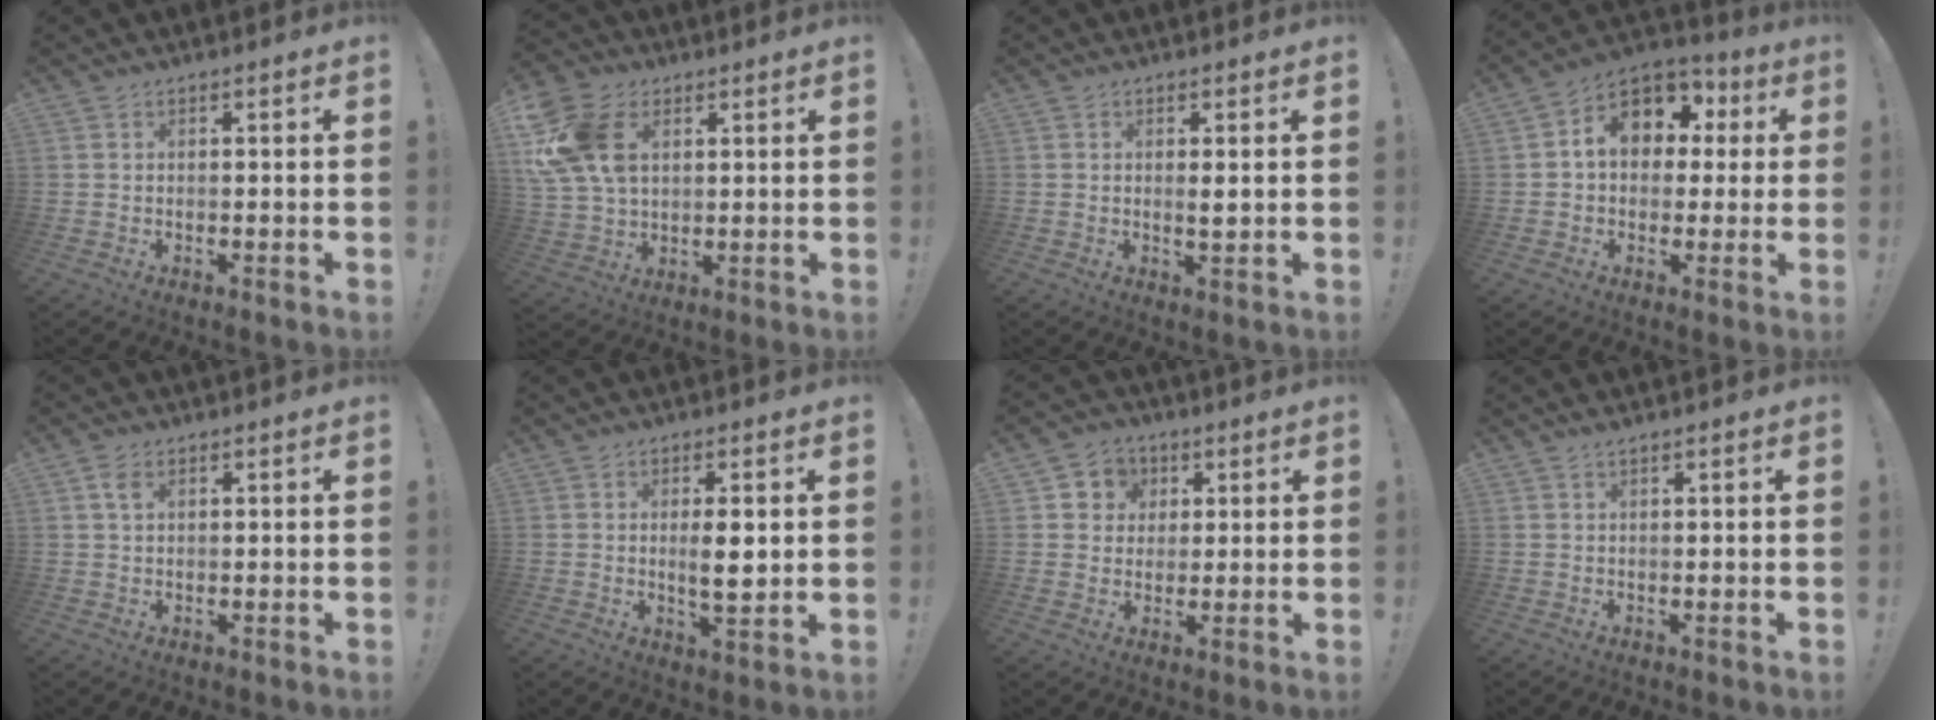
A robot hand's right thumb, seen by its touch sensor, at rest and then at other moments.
{"total": 17.7, "force": [5.6, 12.3, 11.4], "torque": [-0.228, -0.012, 0.109]}
{"total": 1.9, "force": [0.5, 0.3, 1.8], "torque": [-0.020, -0.010, 0.005]}
{"total": 12.5, "force": [3.0, 9.4, 7.7], "torque": [-0.108, -0.002, 0.058]}
{"total": 3.2, "force": [1.4, 1.8, 2.2], "torque": [-0.038, 0.000, 0.025]}
{"total": 6.2, "force": [0.8, 1.5, 5.9], "torque": [-0.092, -0.014, 0.007]}
{"total": 6.7, "force": [1.3, 6.4, 1.3], "torque": [-0.019, -0.003, 0.030]}
{"total": 1.0, "force": [0.9, -0.3, 0.4], "torque": [-0.007, -0.001, 0.017]}